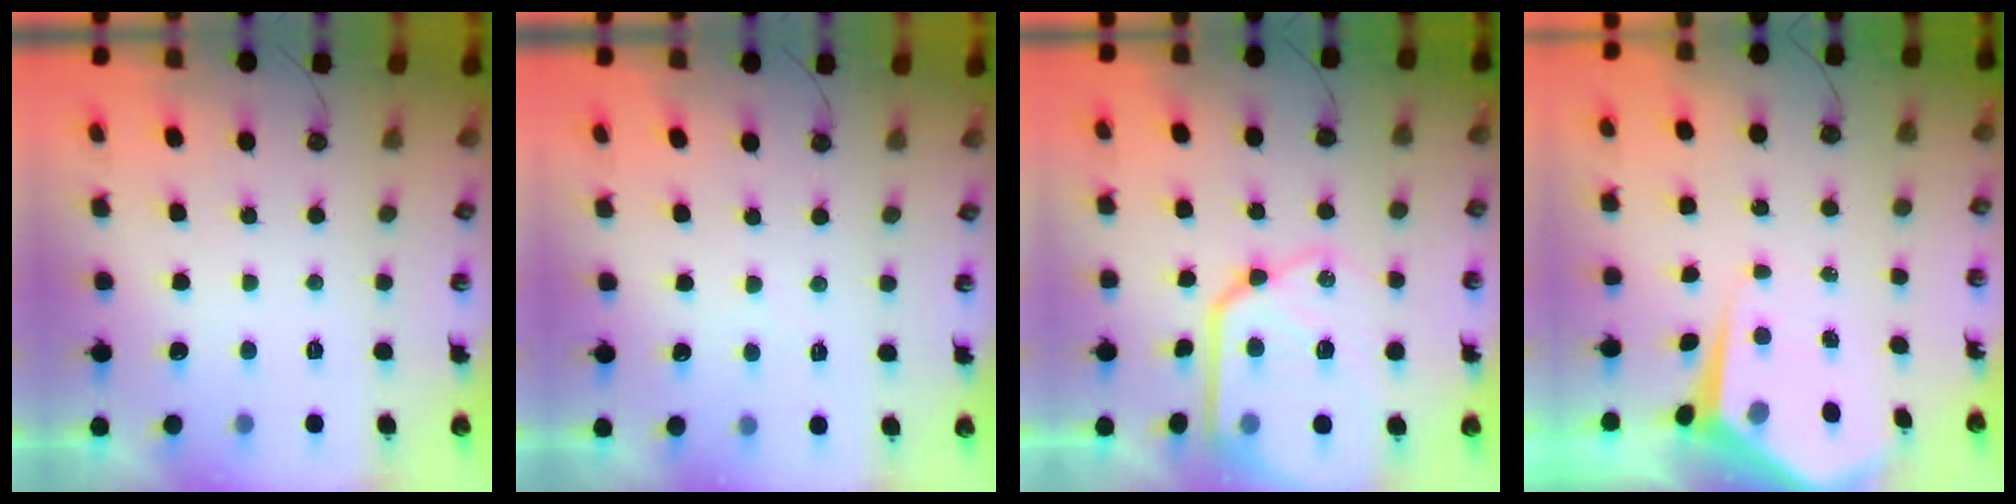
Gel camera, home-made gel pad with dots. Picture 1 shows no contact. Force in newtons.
{"total": 1.7, "press": 1.6, "slide": 0.4}
{"total": 23.8, "press": 23.7, "slide": 2.1}
{"total": 7.0, "press": 6.9, "slide": 0.6}